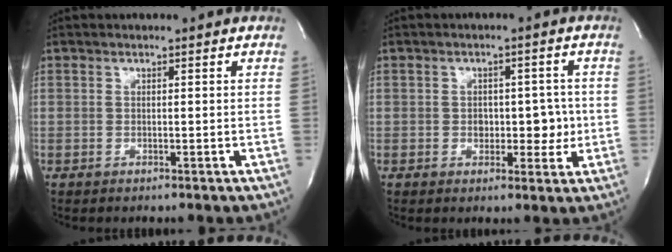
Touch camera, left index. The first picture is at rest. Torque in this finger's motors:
{"motor_torque": [0.07, 0.04, 0.04, 0.01]}